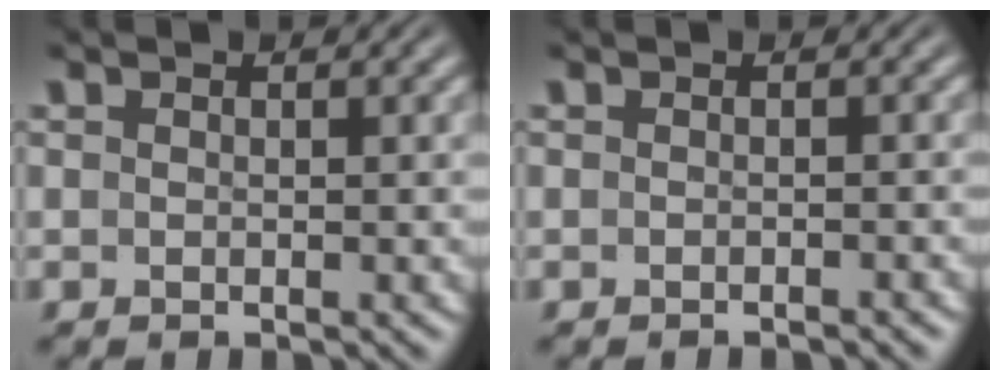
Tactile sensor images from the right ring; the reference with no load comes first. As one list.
[{"total": 1.2, "force": [-1.1, -0.3, 0.1], "torque": [-0.003, 0.001, -0.017]}]